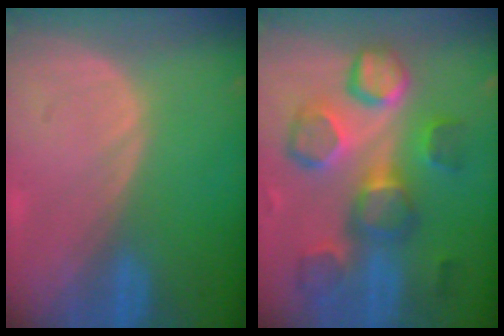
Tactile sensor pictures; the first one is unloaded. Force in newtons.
{"total": 10.6, "press": 10.3, "slide": 2.2}